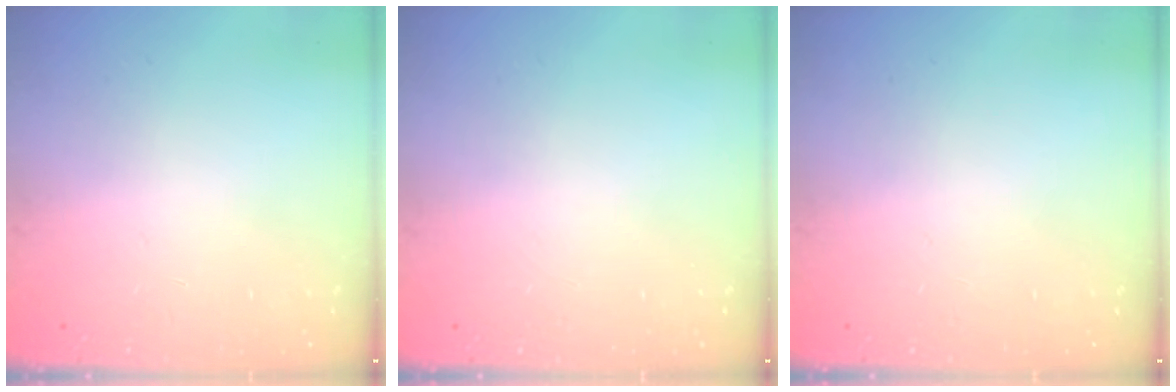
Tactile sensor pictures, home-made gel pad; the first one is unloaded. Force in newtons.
{"total": 0.0}
{"total": 0.0}